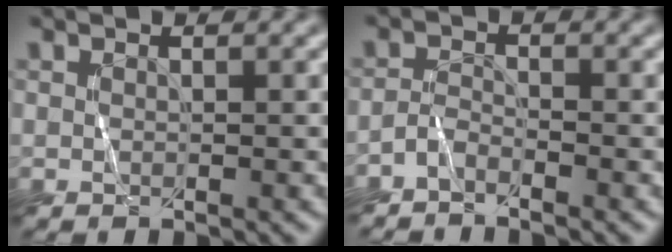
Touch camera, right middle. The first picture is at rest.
{"total": 1.4, "force": [-1.4, 0.2, 0.0], "torque": [0.000, 0.004, -0.030]}